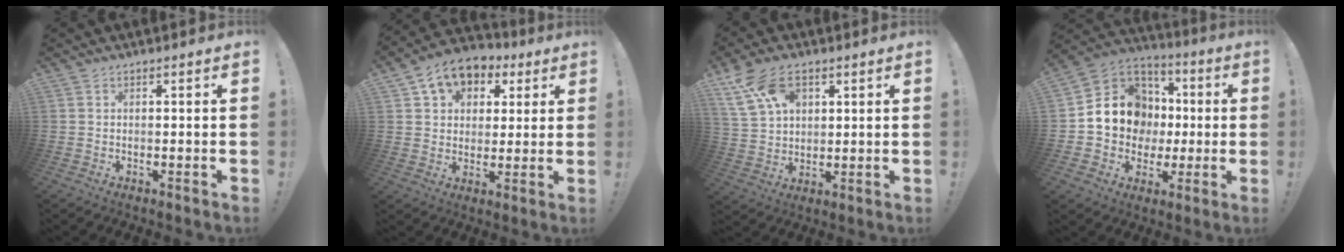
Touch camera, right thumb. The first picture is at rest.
{"total": 9.9, "force": [5.2, 7.5, 3.9], "torque": [-0.064, -0.023, 0.103]}
{"total": 12.5, "force": [6.4, 8.3, 6.9], "torque": [-0.130, -0.021, 0.126]}
{"total": 15.0, "force": [1.1, 13.5, 6.5], "torque": [-0.083, 0.003, 0.043]}